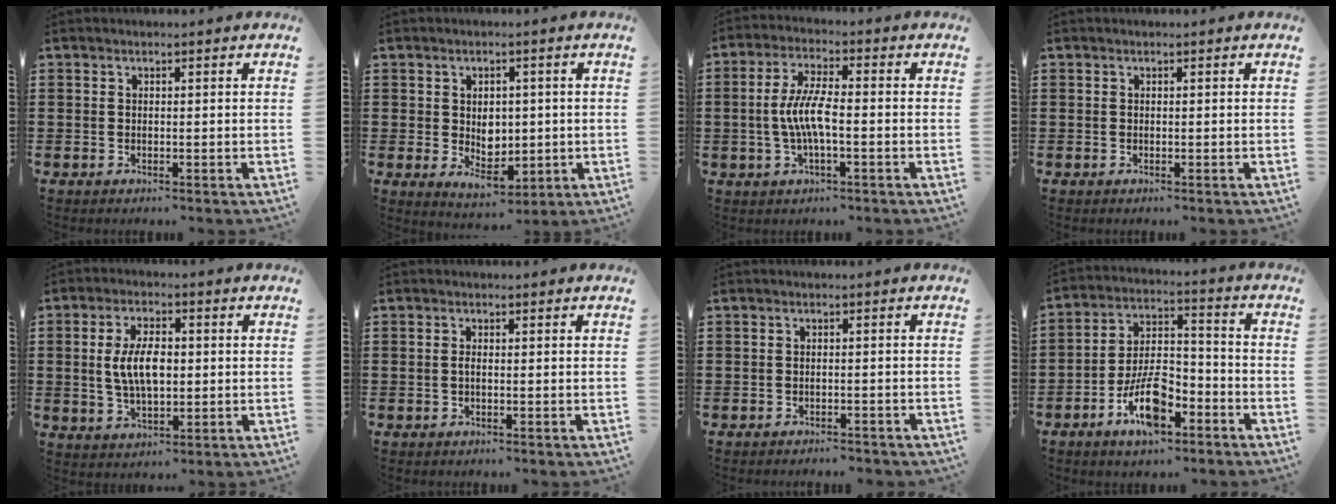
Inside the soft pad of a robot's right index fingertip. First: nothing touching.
{"total": 4.5, "force": [0.0, 3.5, 2.8], "torque": [-0.038, 0.000, -0.004]}
{"total": 6.3, "force": [-1.0, 1.7, 6.0], "torque": [-0.132, -0.003, -0.026]}
{"total": 0.0}
{"total": 7.0, "force": [0.4, 3.4, 6.1], "torque": [-0.122, 0.004, 0.000]}
{"total": 0.8, "force": [-0.2, 0.2, 0.7], "torque": [-0.015, -0.002, -0.002]}
{"total": 1.3, "force": [-1.3, 0.0, 0.3], "torque": [-0.009, 0.002, -0.027]}
{"total": 10.2, "force": [-5.7, 4.3, 7.4], "torque": [-0.152, 0.011, -0.105]}